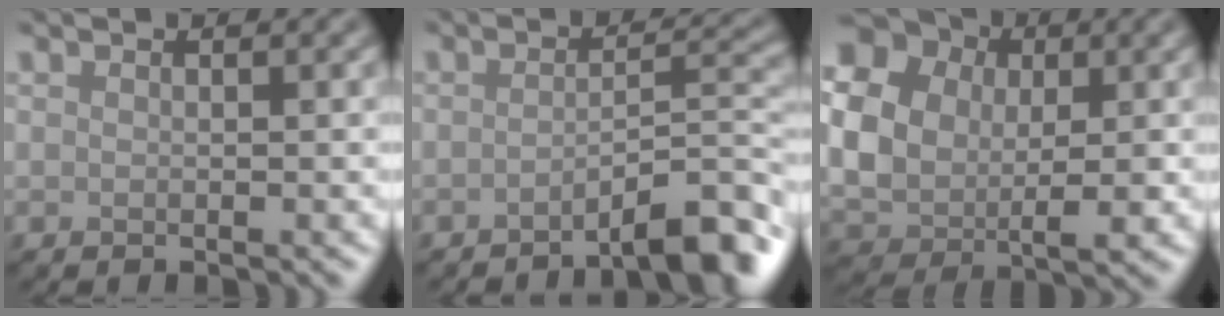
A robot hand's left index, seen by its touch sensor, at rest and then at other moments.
{"total": 5.4, "force": [-3.4, 0.9, 4.1], "torque": [-0.049, 0.015, -0.056]}
{"total": 13.0, "force": [2.9, 10.7, 6.8], "torque": [-0.147, 0.020, 0.044]}